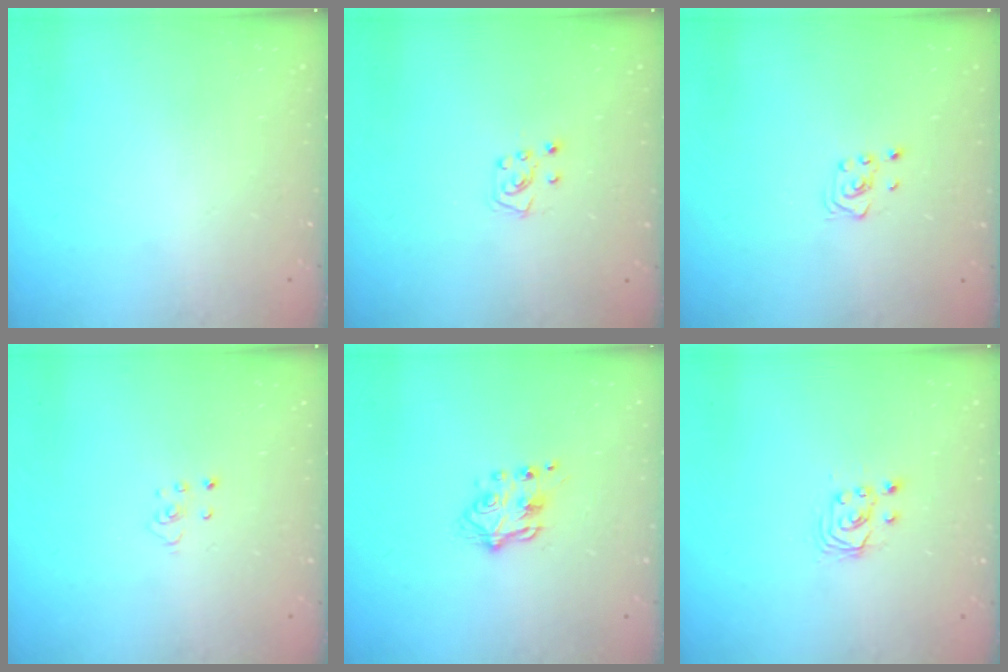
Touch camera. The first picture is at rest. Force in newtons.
{"total": 6.2, "press": 6.1, "slide": 0.6}
{"total": 2.8, "press": 2.6, "slide": 1.0}
{"total": 2.3, "press": 2.3, "slide": 0.2}
{"total": 6.5, "press": 6.5, "slide": 0.6}
{"total": 2.9, "press": 2.9, "slide": 0.2}